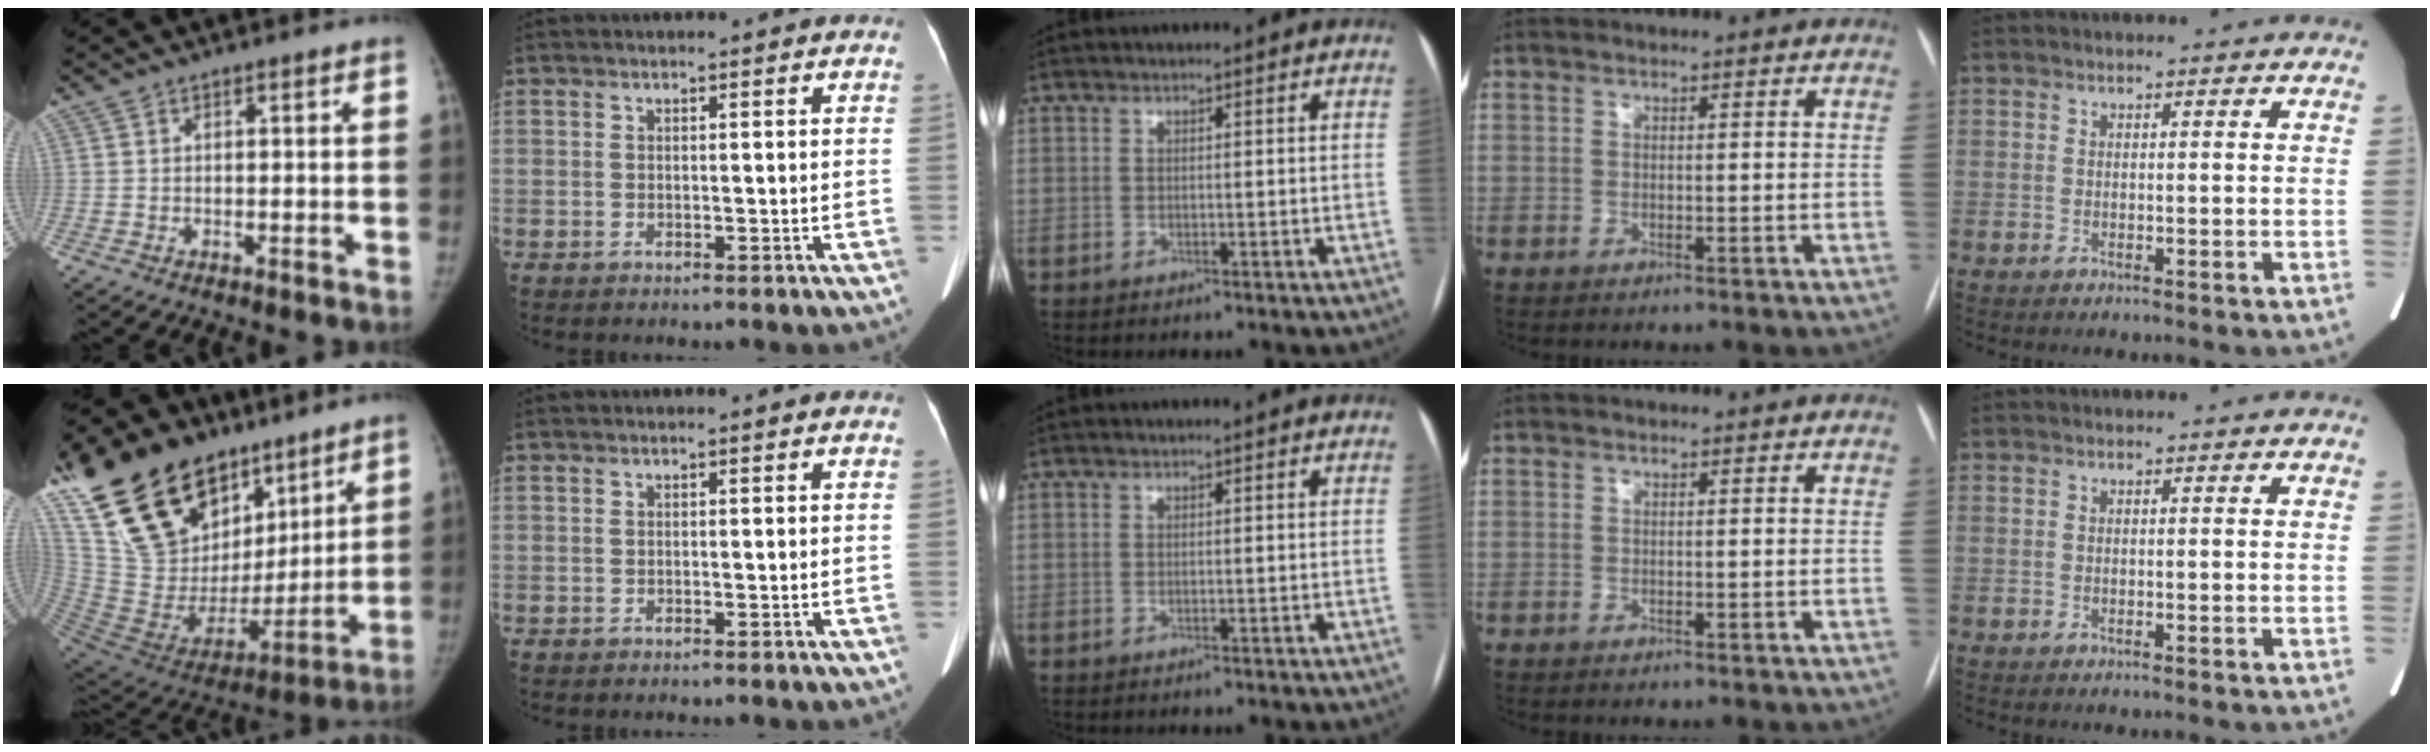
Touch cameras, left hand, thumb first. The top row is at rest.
{"thumb": {"total": 32.3, "force": [19.8, 18.5, 17.7], "torque": [-0.306, -0.022, 0.357]}}